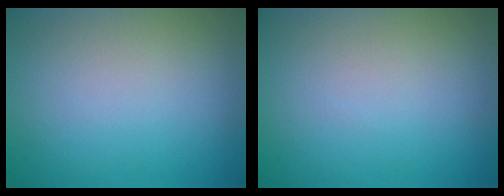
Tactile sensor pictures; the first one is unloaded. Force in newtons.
{"total": 0.0}